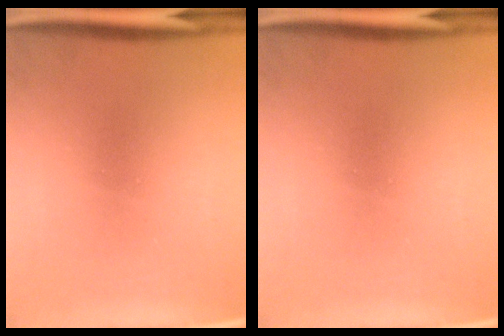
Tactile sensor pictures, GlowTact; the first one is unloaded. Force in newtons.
{"total": 0.0}